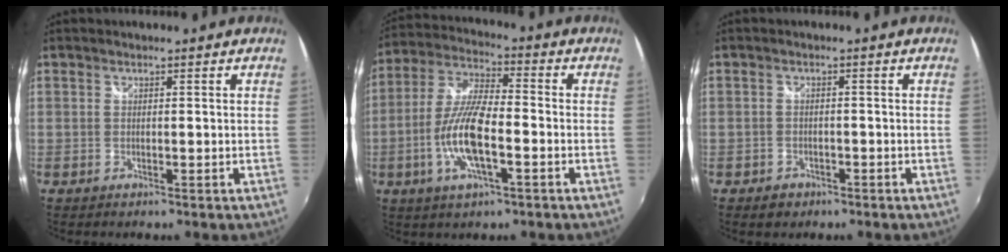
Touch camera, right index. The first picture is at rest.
{"total": 12.4, "force": [-3.9, 3.5, 11.2], "torque": [-0.237, -0.004, -0.076]}
{"total": 2.7, "force": [-1.7, 2.0, 0.6], "torque": [-0.018, 0.002, -0.023]}